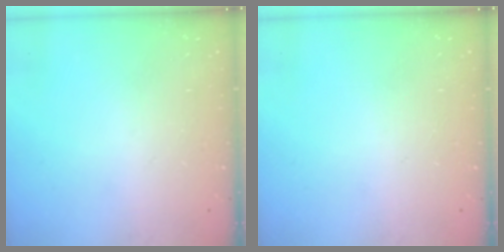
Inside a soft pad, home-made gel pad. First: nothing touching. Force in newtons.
{"total": 0.0}